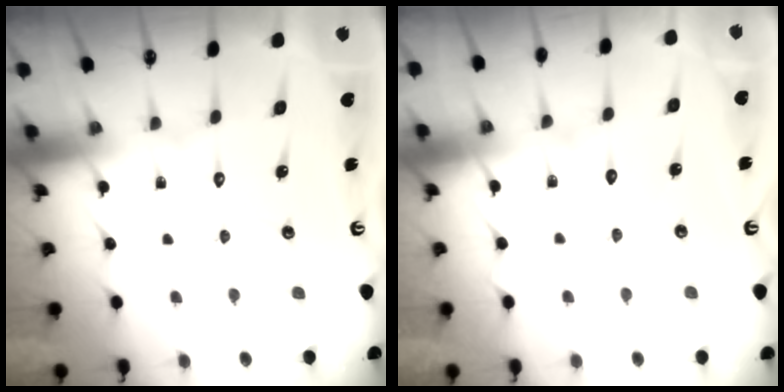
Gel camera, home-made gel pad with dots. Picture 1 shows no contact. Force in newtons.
{"total": 2.9, "press": 2.9, "slide": 0.3}